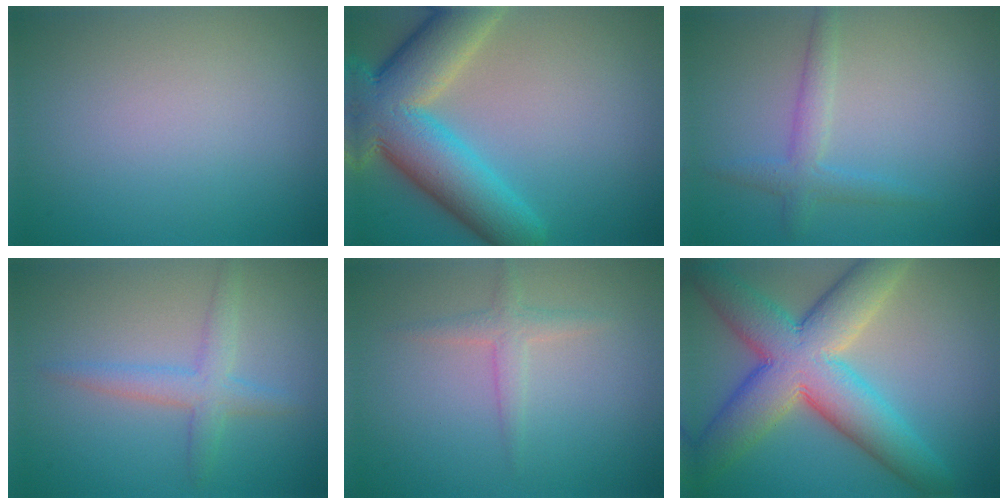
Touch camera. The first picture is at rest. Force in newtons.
{"total": 11.3, "press": 11.3, "slide": 0.6}
{"total": 2.3, "press": 2.3, "slide": 0.1}
{"total": 2.7, "press": 2.7, "slide": 0.1}
{"total": 1.7, "press": 1.7, "slide": 0.0}
{"total": 10.9, "press": 10.9, "slide": 0.2}